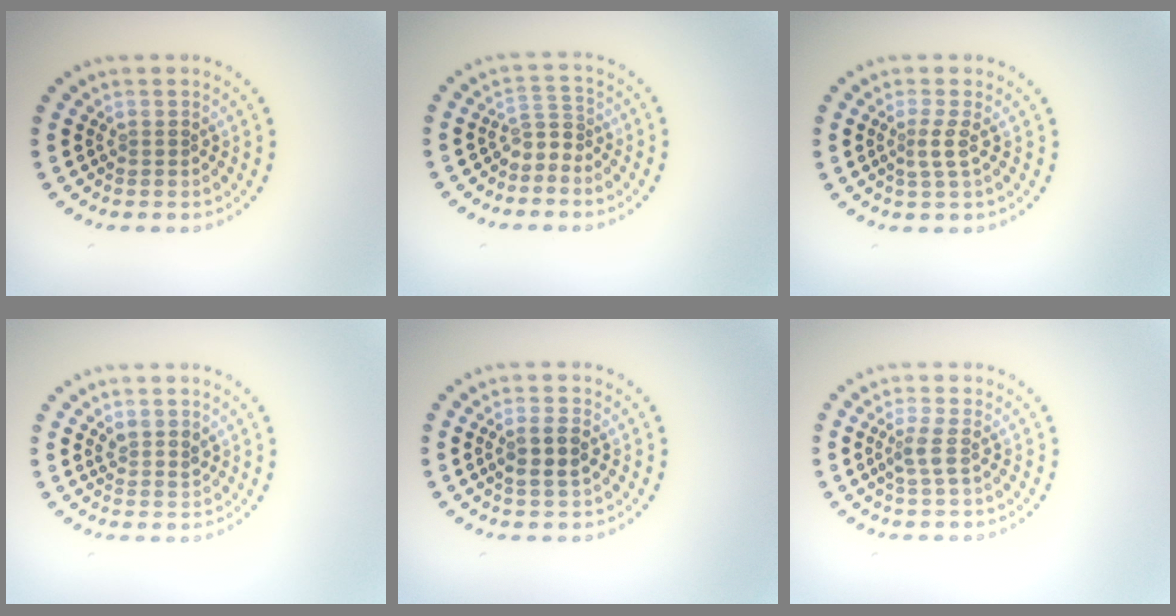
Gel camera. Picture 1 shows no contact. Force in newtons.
{"total": 1.9, "press": 1.2, "slide": 1.5}
{"total": 1.7, "press": 1.1, "slide": 1.3}
{"total": 1.4, "press": 1.3, "slide": 0.7}
{"total": 2.5, "press": 2.4, "slide": 0.8}
{"total": 1.7, "press": 1.4, "slide": 1.1}